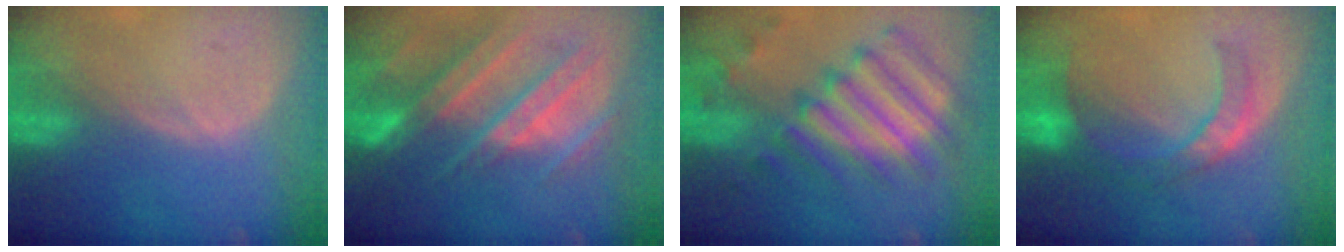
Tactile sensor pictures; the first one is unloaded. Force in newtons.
{"total": 11.1, "press": 9.8, "slide": 5.2}
{"total": 11.9, "press": 10.4, "slide": 5.7}
{"total": 7.3, "press": 7.1, "slide": 1.6}